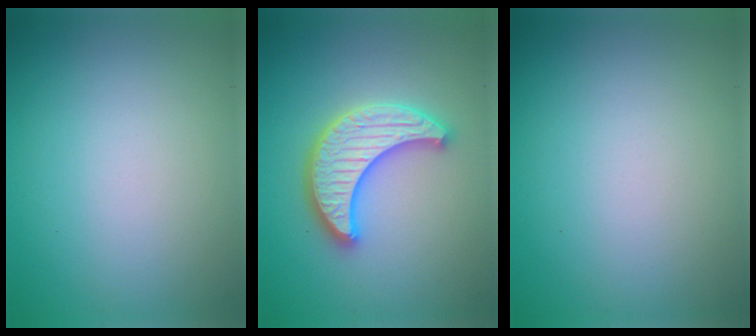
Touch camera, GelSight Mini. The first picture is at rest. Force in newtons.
{"total": 5.3, "press": 5.2, "slide": 0.9}
{"total": 0.0}